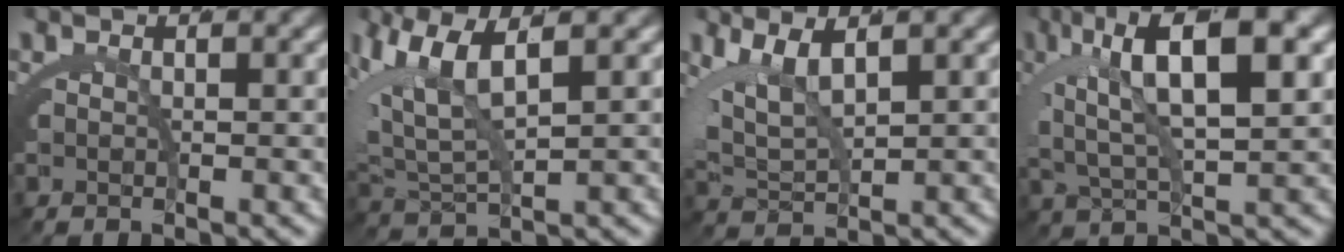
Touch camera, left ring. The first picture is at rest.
{"total": 6.6, "force": [2.0, 3.8, 5.0], "torque": [-0.132, -0.013, 0.045]}
{"total": 6.6, "force": [1.3, 4.7, 4.5], "torque": [-0.115, -0.012, 0.026]}
{"total": 8.9, "force": [2.5, 3.3, 7.9], "torque": [-0.148, 0.003, 0.048]}